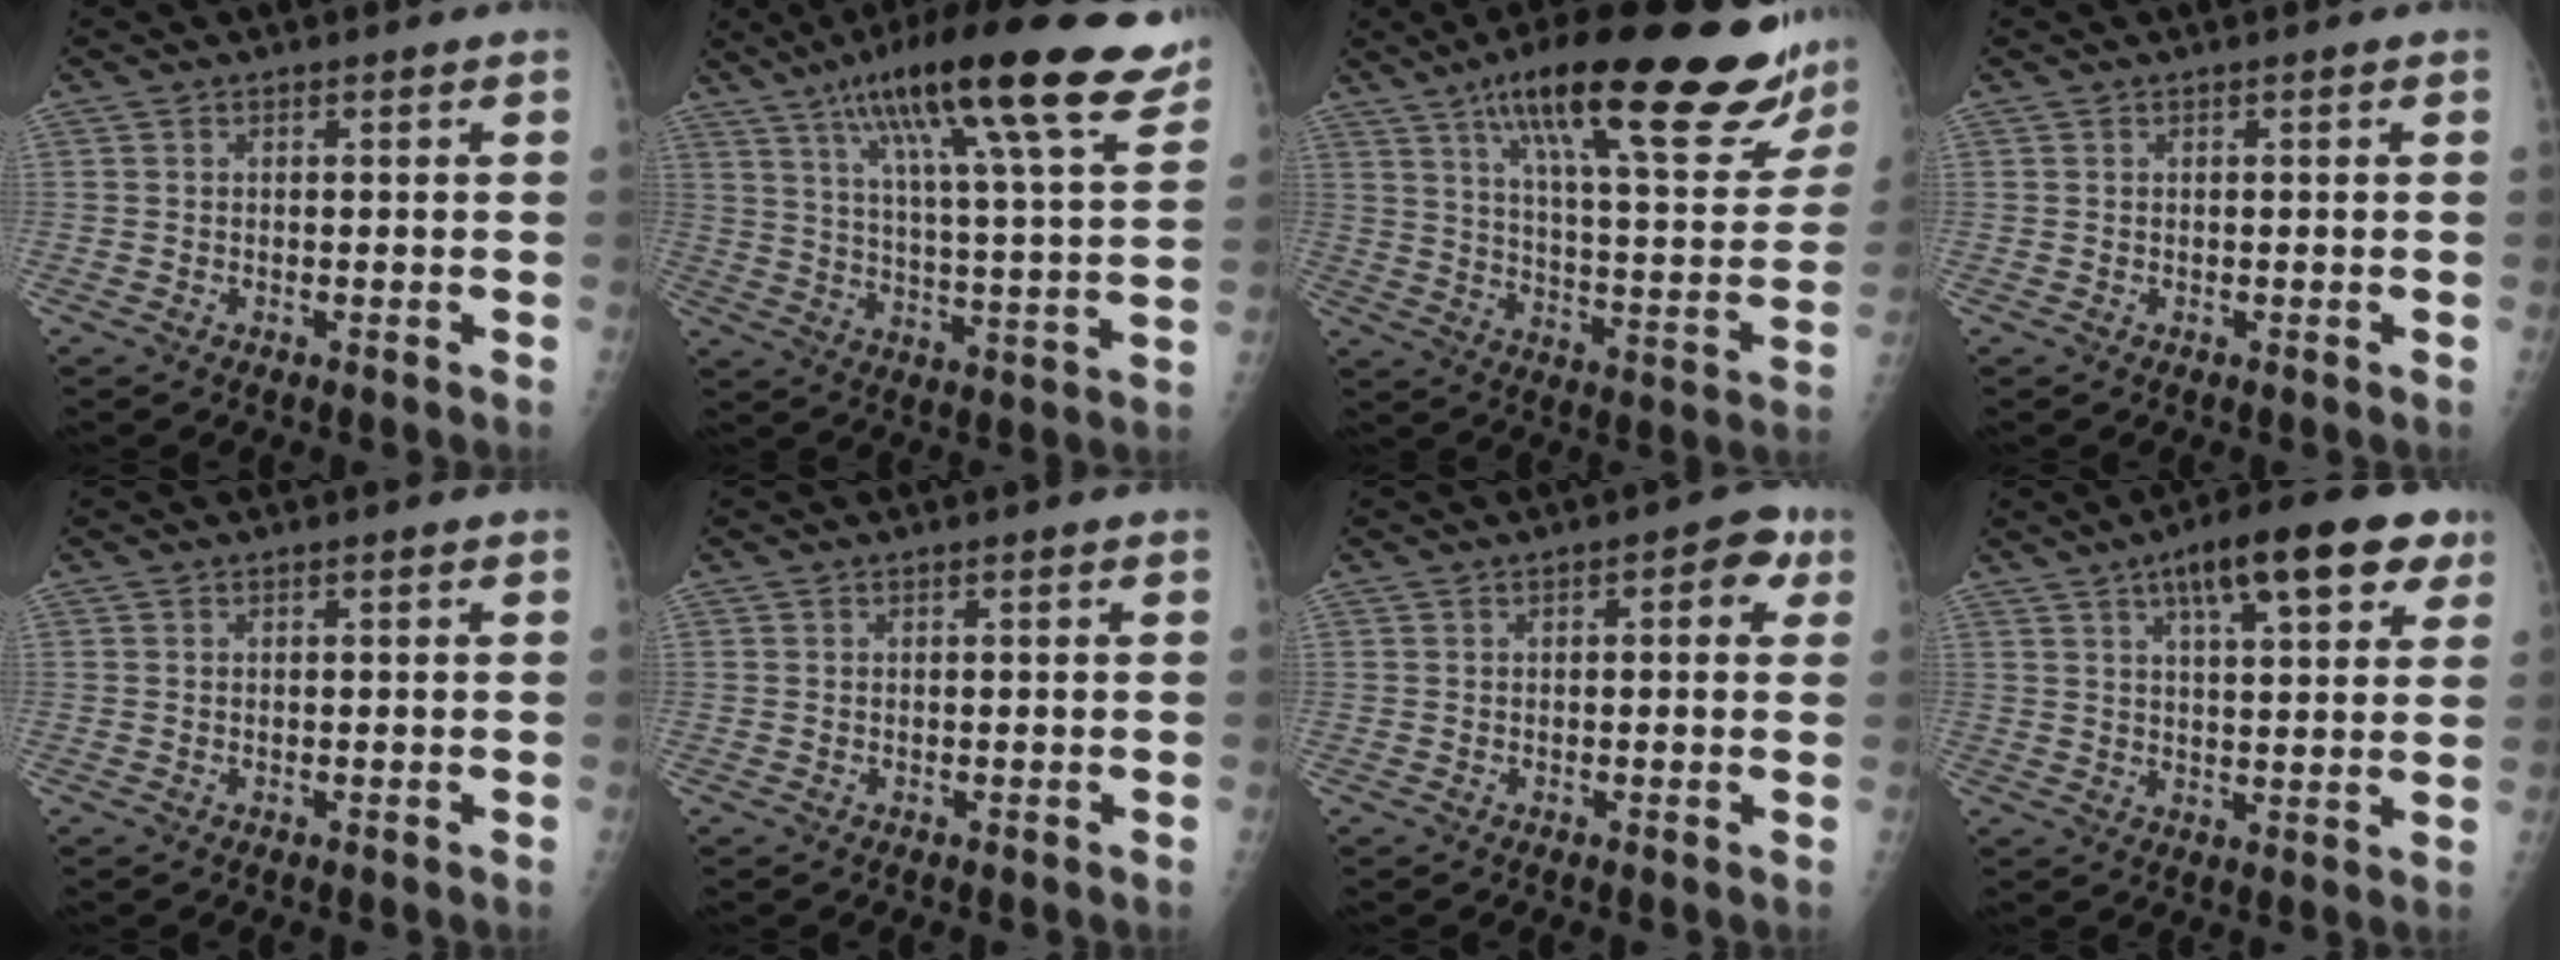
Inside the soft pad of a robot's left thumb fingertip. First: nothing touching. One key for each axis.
{"total": 24.4, "fx": 16.2, "fy": 3.8, "fz": 17.9, "tx": -0.269, "ty": -0.038, "tz": 0.243}
{"total": 29.7, "fx": 19.8, "fy": 6.5, "fz": 21.2, "tx": -0.286, "ty": -0.057, "tz": 0.292}
{"total": 0.0}
{"total": 0.0}
{"total": 0.0}
{"total": 4.5, "fx": 1.5, "fy": 2.1, "fz": 3.6, "tx": -0.024, "ty": 0.005, "tz": 0.009}
{"total": 14.9, "fx": 7.9, "fy": 4.8, "fz": 11.7, "tx": -0.142, "ty": -0.009, "tz": 0.110}